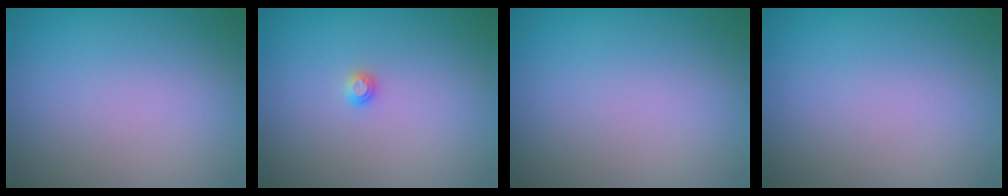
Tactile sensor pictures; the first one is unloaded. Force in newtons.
{"total": 0.8, "press": 0.8, "slide": 0.1}
{"total": 0.0}
{"total": 0.0}